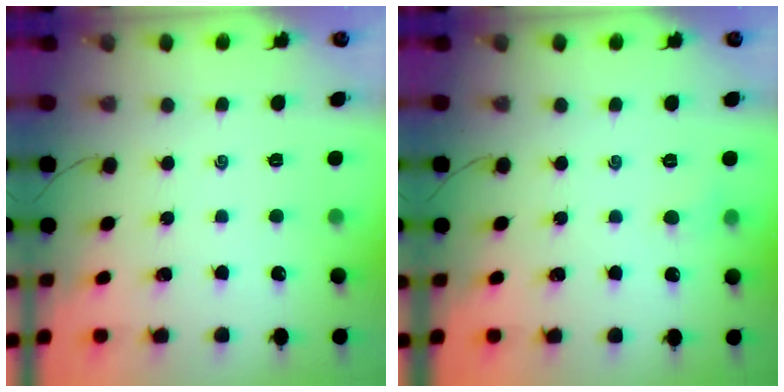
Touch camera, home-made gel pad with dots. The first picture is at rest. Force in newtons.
{"total": 3.8, "press": 3.6, "slide": 1.2}